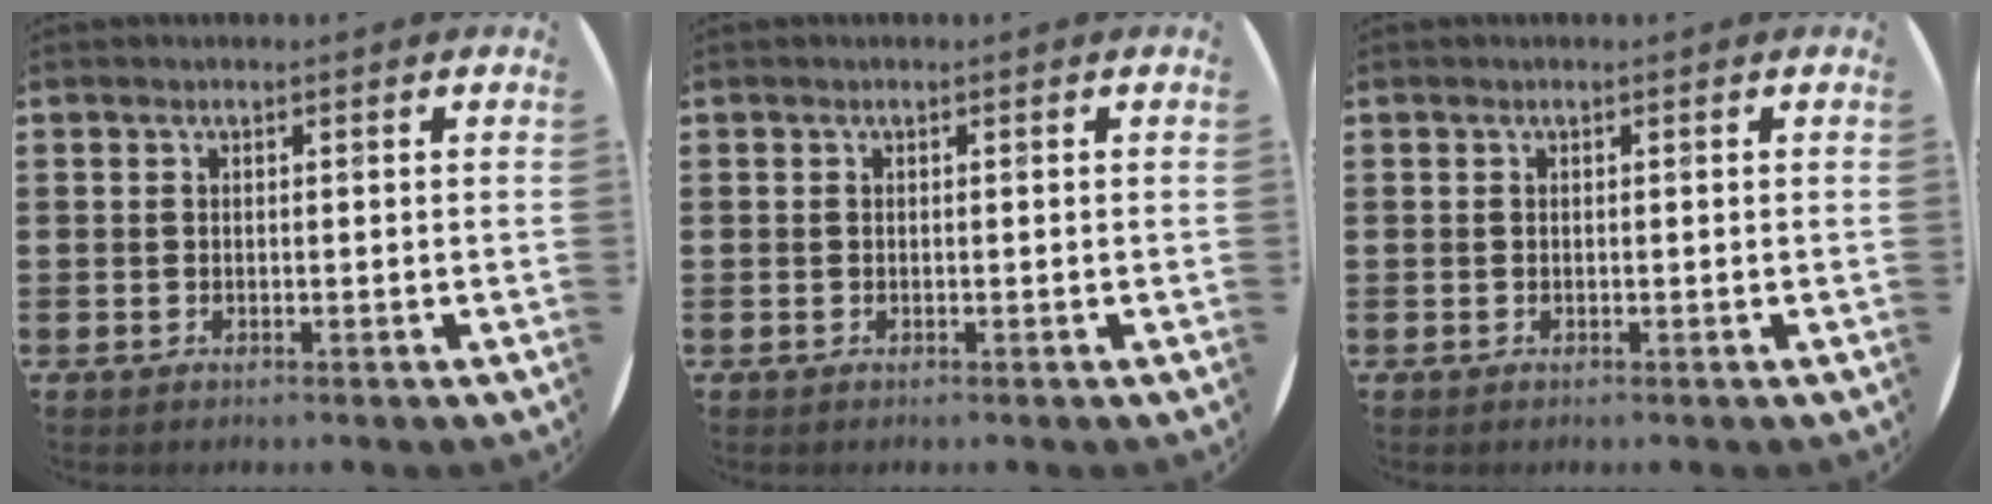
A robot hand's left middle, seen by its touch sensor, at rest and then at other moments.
{"total": 0.0}
{"total": 0.0}